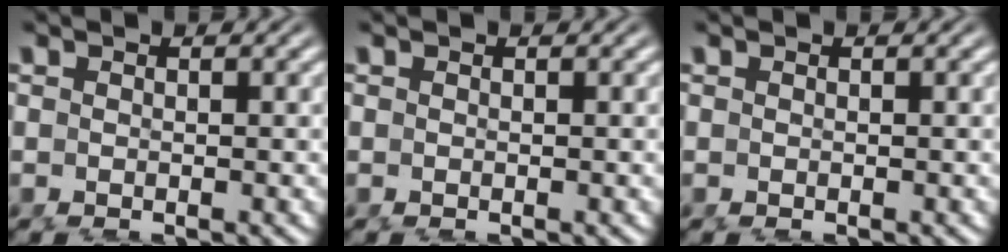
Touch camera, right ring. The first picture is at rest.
{"total": 0.0}
{"total": 0.0}